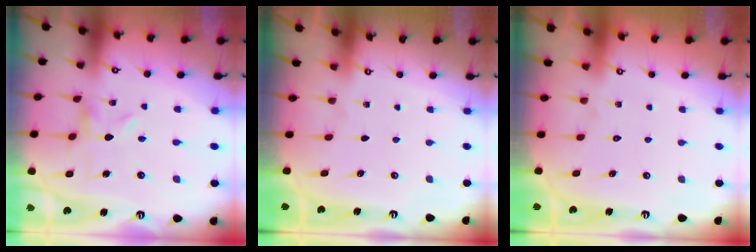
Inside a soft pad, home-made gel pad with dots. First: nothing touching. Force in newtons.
{"total": 0.0}
{"total": 1.7, "press": 1.7, "slide": 0.1}